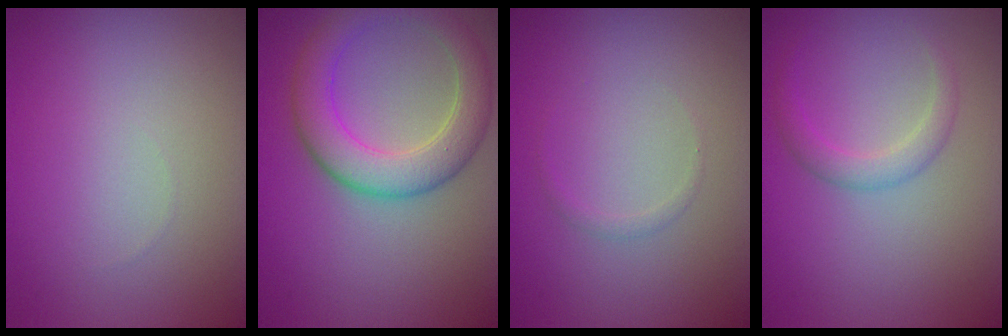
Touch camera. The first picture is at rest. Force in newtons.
{"total": 5.6, "press": 5.6, "slide": 0.3}
{"total": 0.6, "press": 0.6, "slide": 0.1}
{"total": 1.9, "press": 1.9, "slide": 0.1}